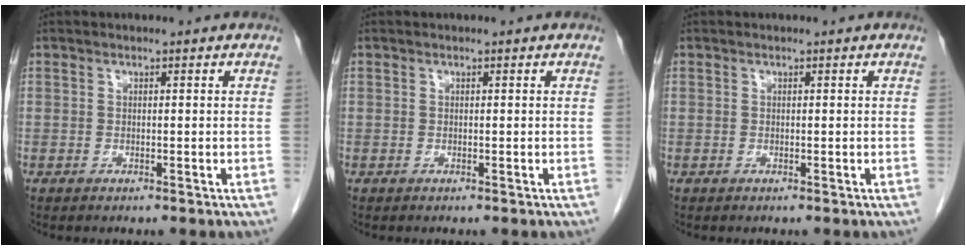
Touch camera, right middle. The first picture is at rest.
{"total": 0.0}
{"total": 0.0}